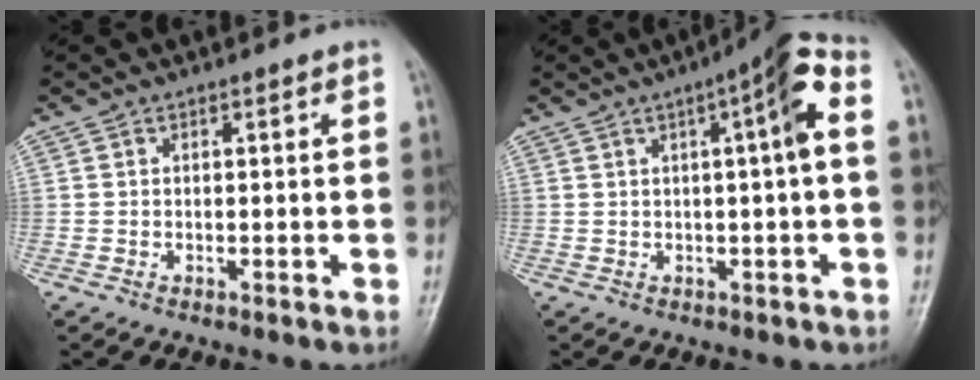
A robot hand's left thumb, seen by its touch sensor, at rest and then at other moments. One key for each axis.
{"total": 7.9, "fx": 1.3, "fy": 1.0, "fz": 7.7, "tx": -0.114, "ty": 0.025, "tz": 0.013}